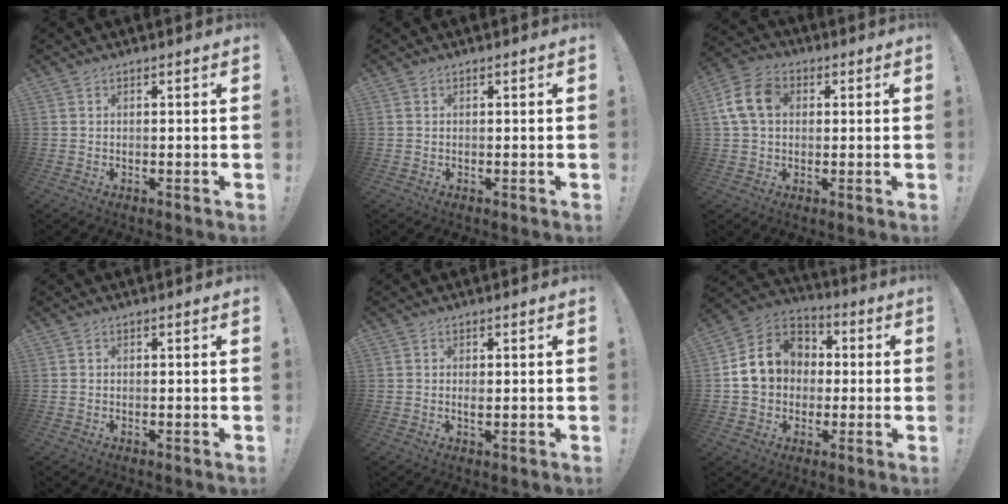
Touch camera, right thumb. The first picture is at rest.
{"total": 0.0}
{"total": 11.5, "force": [2.4, 8.5, 7.5], "torque": [-0.149, 0.014, 0.049]}
{"total": 0.0}
{"total": 1.2, "force": [0.1, 0.4, 1.1], "torque": [-0.015, -0.002, 0.001]}
{"total": 14.6, "force": [1.8, 12.3, 7.5], "torque": [-0.107, 0.009, 0.041]}